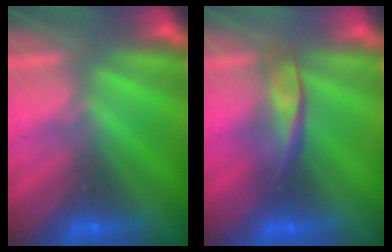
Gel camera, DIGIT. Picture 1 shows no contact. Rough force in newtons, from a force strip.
{"total": 2.3}